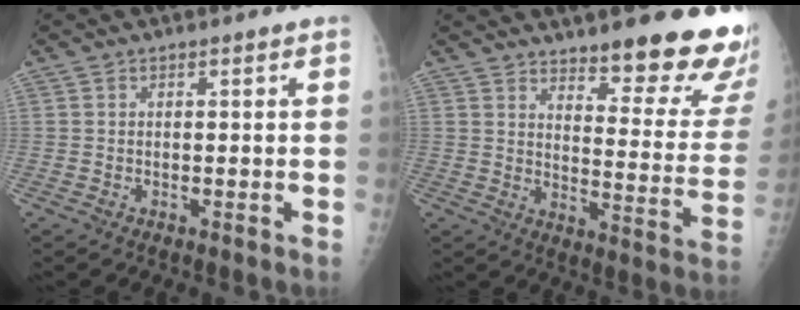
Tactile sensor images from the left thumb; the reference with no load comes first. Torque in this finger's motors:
{"motor_torque": [0.48, 0.41, -0.09, -0.45, 0.06]}